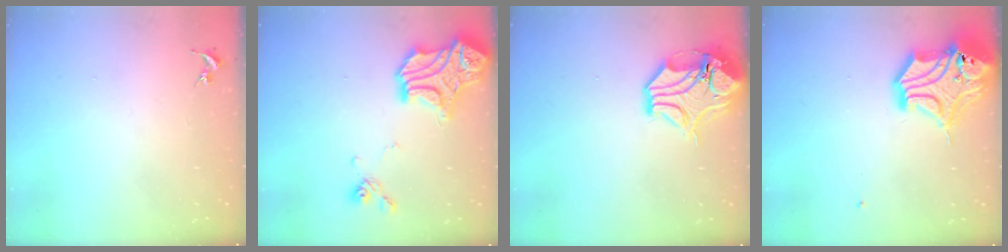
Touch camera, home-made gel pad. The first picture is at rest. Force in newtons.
{"total": 17.9, "press": 17.9, "slide": 0.7}
{"total": 15.1, "press": 14.9, "slide": 2.5}
{"total": 18.5, "press": 18.3, "slide": 2.6}